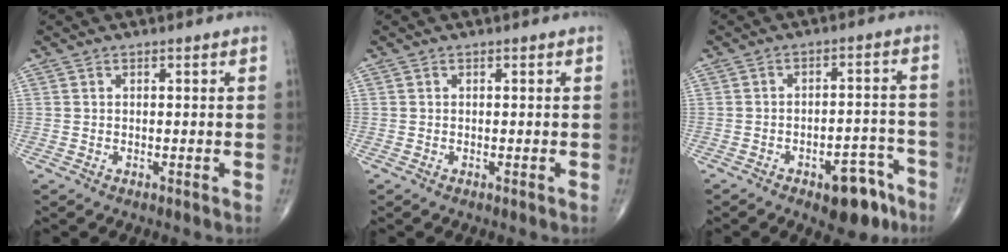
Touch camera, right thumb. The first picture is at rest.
{"total": 0.0}
{"total": 9.3, "force": [-5.7, 4.2, 5.9], "torque": [-0.052, 0.049, -0.072]}